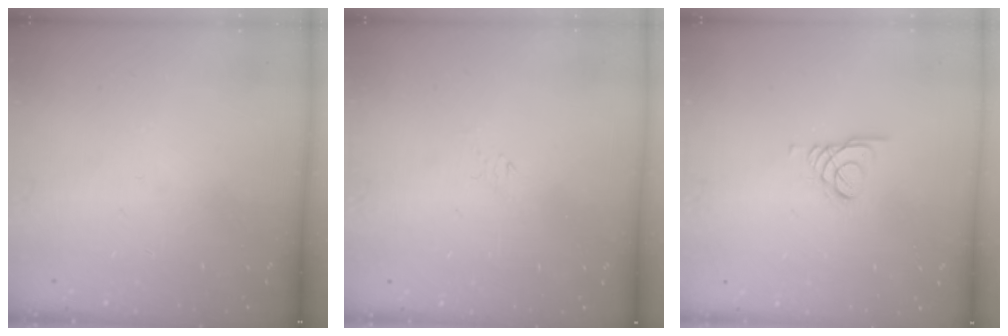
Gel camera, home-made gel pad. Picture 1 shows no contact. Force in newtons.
{"total": 2.8, "press": 2.7, "slide": 0.6}
{"total": 1.5, "press": 1.5, "slide": 0.1}